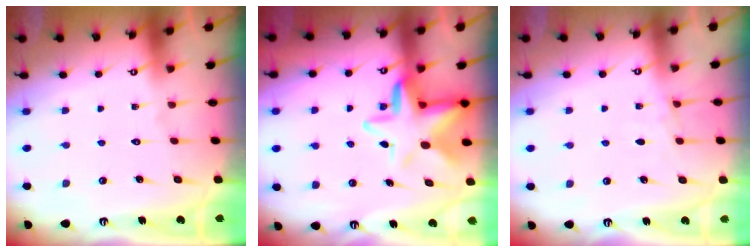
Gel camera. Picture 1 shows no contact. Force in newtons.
{"total": 10.0, "press": 9.7, "slide": 2.3}
{"total": 4.1, "press": 4.1, "slide": 0.4}